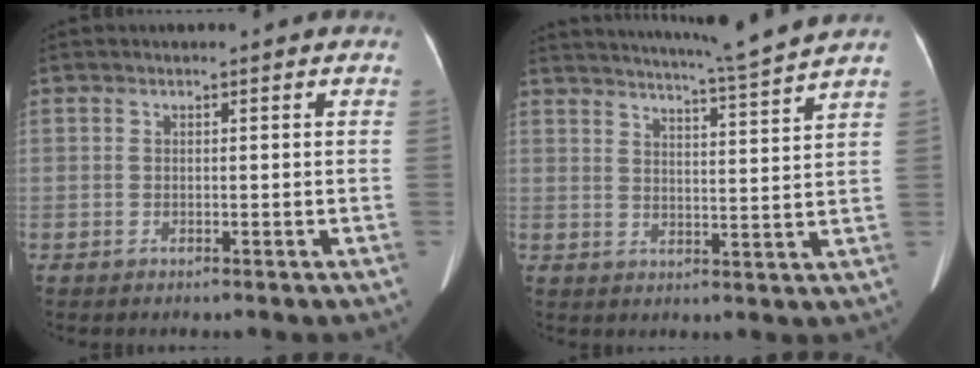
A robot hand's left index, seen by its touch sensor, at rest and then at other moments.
{"total": 10.4, "force": [9.4, -2.4, 3.8], "torque": [-0.069, -0.028, 0.134]}